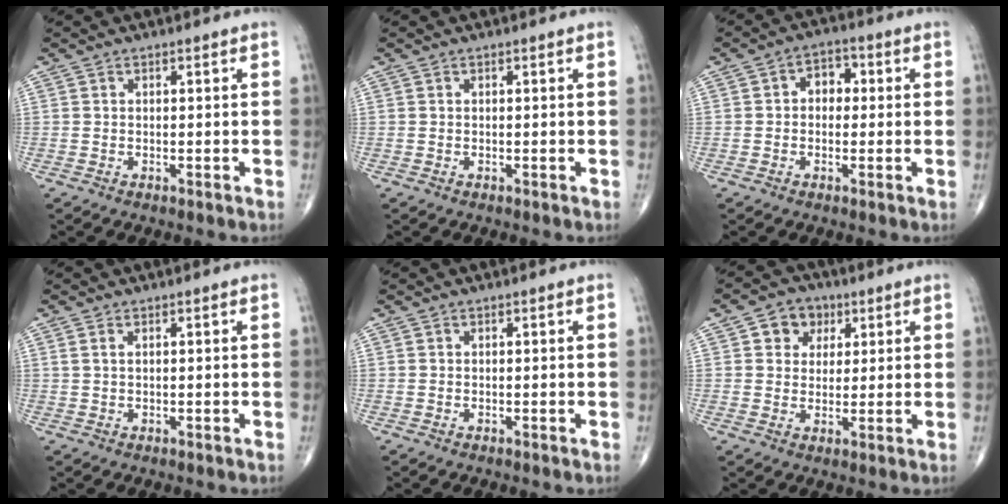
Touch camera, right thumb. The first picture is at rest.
{"total": 0.0}
{"total": 4.8, "force": [0.4, 3.6, 3.1], "torque": [-0.023, 0.017, -0.003]}
{"total": 1.2, "force": [0.5, 0.5, 0.9], "torque": [-0.025, 0.009, 0.015]}
{"total": 0.0}
{"total": 6.4, "force": [2.5, 5.3, 2.5], "torque": [-0.004, -0.003, 0.034]}